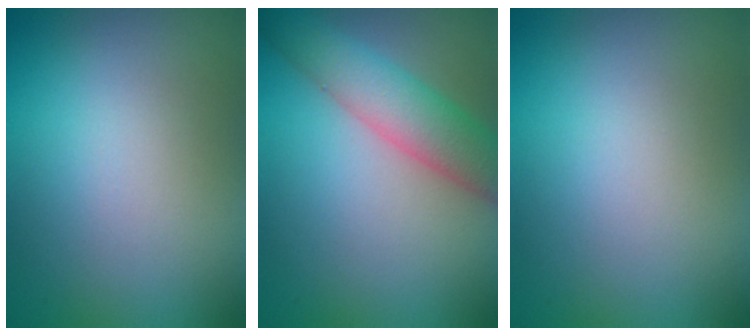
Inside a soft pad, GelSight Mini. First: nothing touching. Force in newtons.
{"total": 5.0, "press": 5.0, "slide": 0.1}
{"total": 0.0}